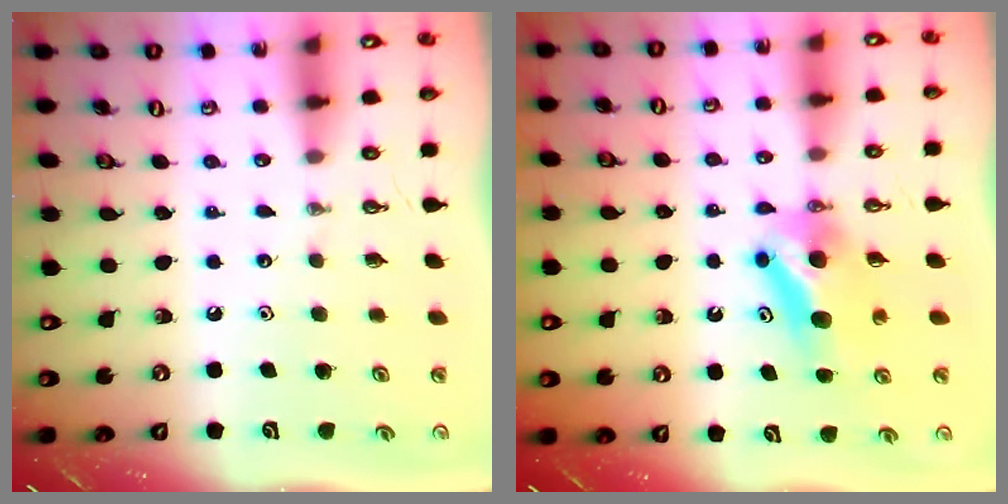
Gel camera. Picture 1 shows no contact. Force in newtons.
{"total": 7.3, "press": 7.0, "slide": 2.2}